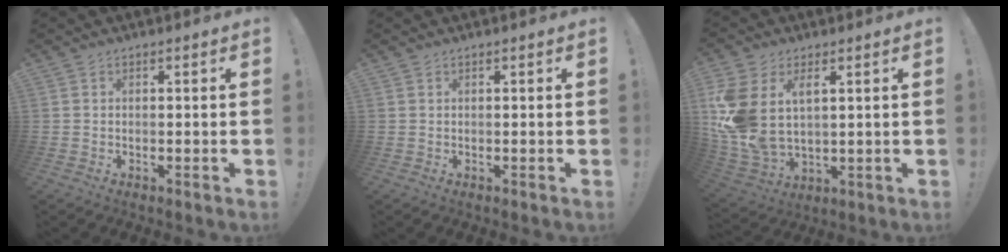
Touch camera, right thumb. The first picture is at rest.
{"total": 0.0}
{"total": 13.1, "force": [4.7, 8.4, 8.9], "torque": [-0.191, -0.029, 0.090]}